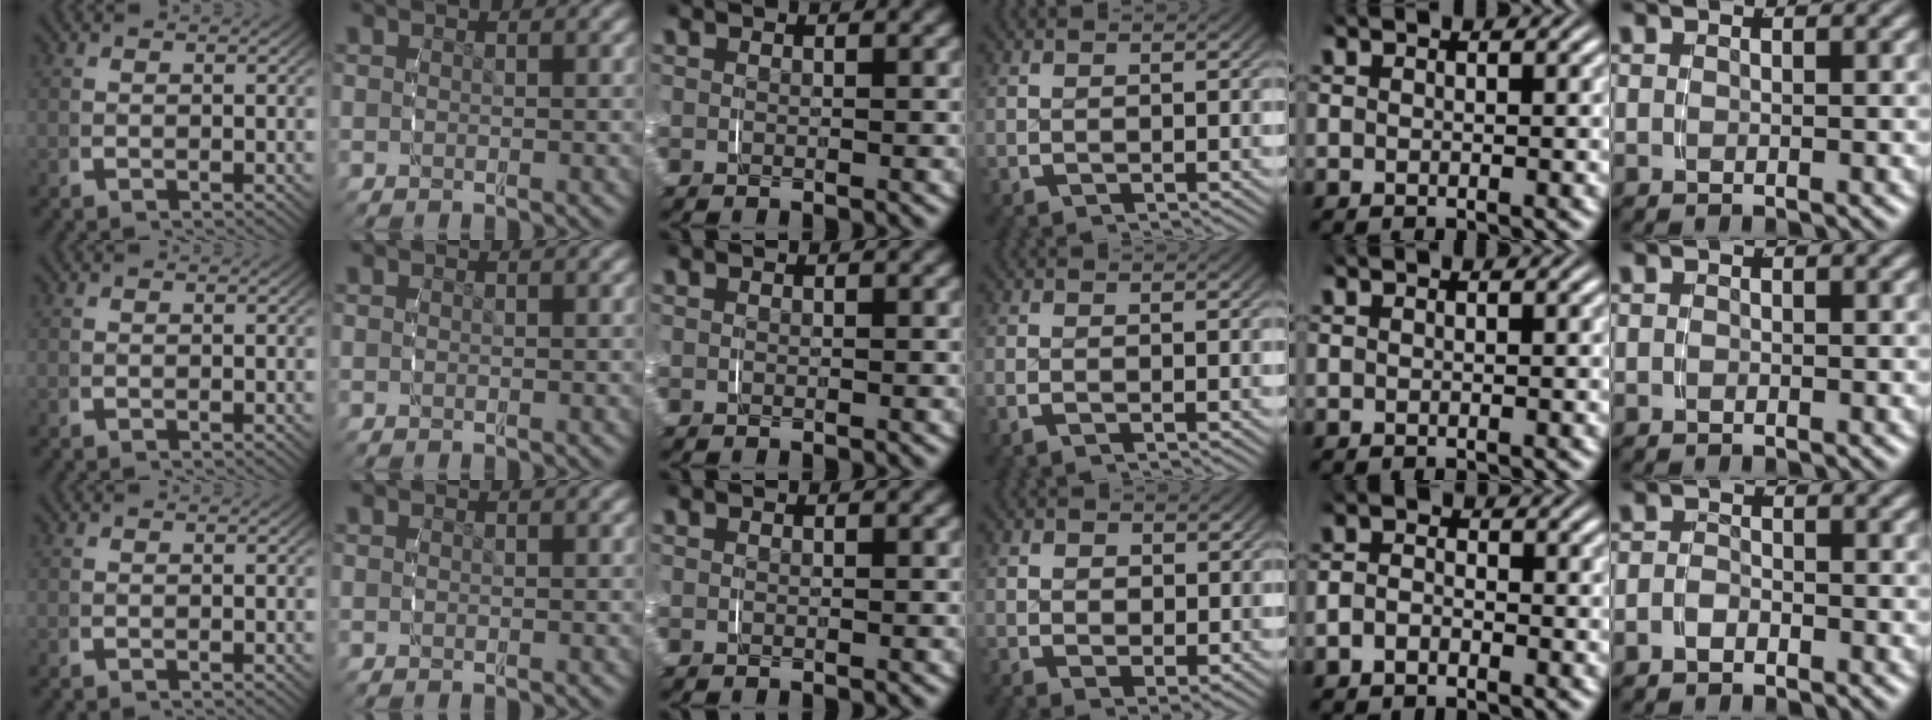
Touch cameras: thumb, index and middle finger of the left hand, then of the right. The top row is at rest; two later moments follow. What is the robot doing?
{"motion": "grasp_and_lifting", "object": "scarf"}